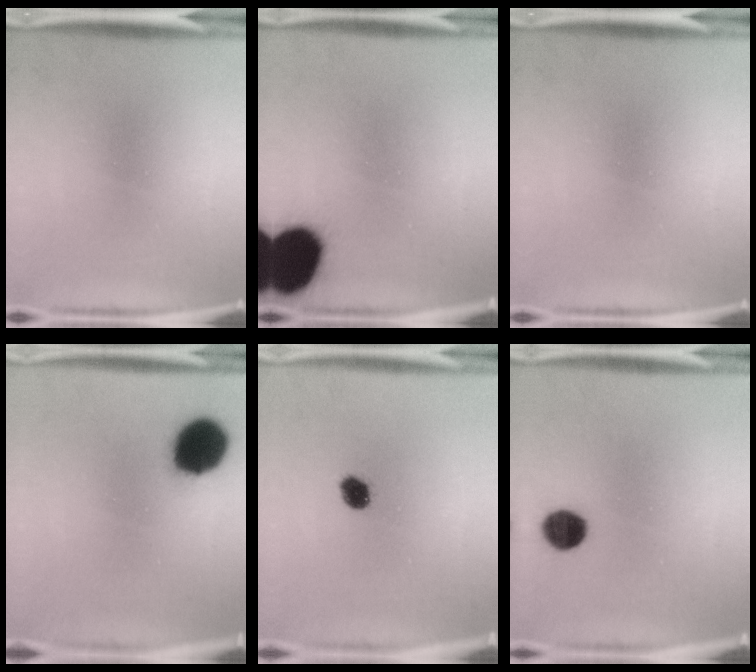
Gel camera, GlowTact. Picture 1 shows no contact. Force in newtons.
{"total": 18.1}
{"total": 0.0}
{"total": 14.5}
{"total": 4.0}
{"total": 6.7}